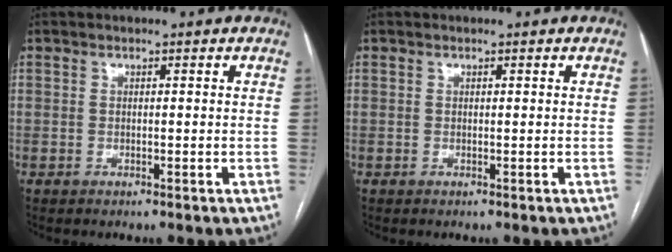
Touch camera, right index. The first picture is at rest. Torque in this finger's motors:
{"motor_torque": [0.07, -0.06, -0.01, 0.00]}